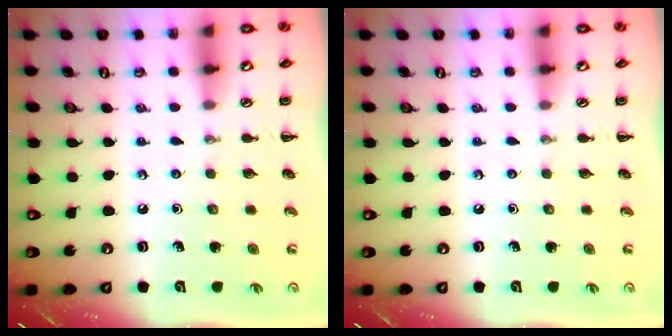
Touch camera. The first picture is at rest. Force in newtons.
{"total": 0.0}